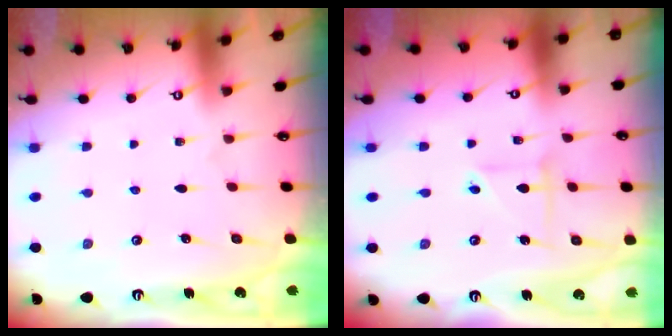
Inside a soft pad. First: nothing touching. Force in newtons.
{"total": 3.3, "press": 3.3, "slide": 0.3}